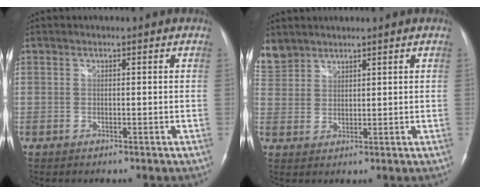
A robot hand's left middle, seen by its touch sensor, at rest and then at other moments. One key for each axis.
{"total": 4.0, "fx": 3.4, "fy": 2.2, "fz": 0.0, "tx": 0.002, "ty": 0.010, "tz": 0.070}